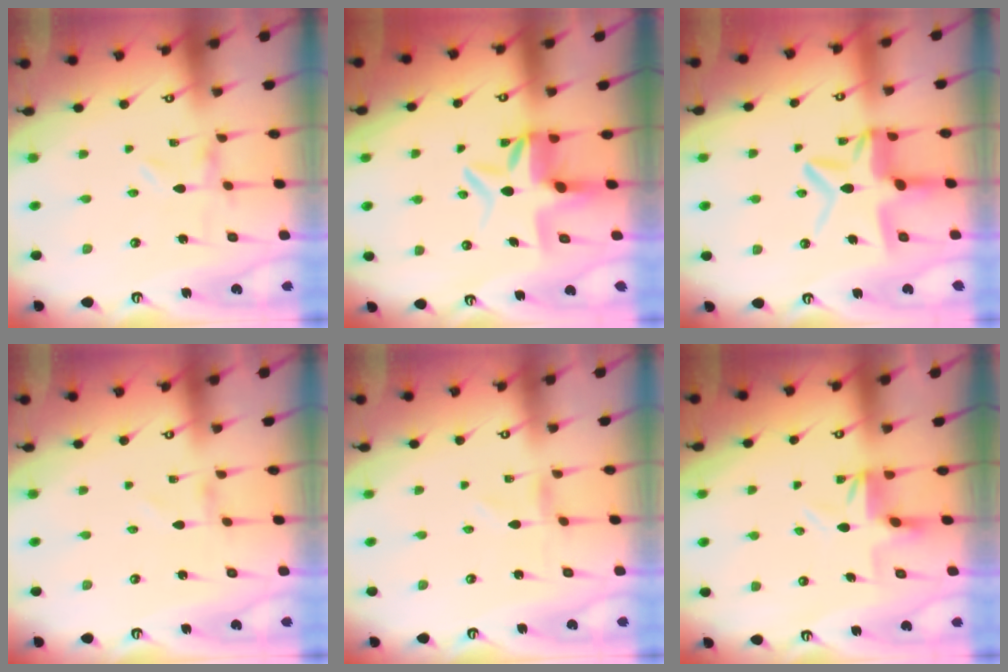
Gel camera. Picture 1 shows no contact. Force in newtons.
{"total": 9.4, "press": 9.2, "slide": 2.3}
{"total": 11.5, "press": 11.4, "slide": 1.2}
{"total": 1.1, "press": 1.1, "slide": 0.1}
{"total": 1.0, "press": 0.9, "slide": 0.1}
{"total": 3.9, "press": 3.9, "slide": 0.4}